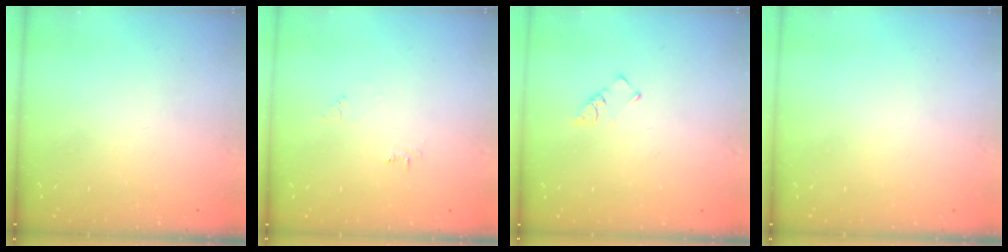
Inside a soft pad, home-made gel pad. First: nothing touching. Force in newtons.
{"total": 3.9, "press": 3.8, "slide": 0.5}
{"total": 1.9, "press": 1.9, "slide": 0.3}
{"total": 0.0}